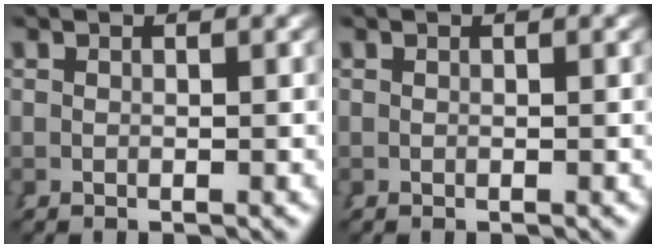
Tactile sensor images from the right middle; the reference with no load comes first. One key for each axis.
{"total": 0.0}